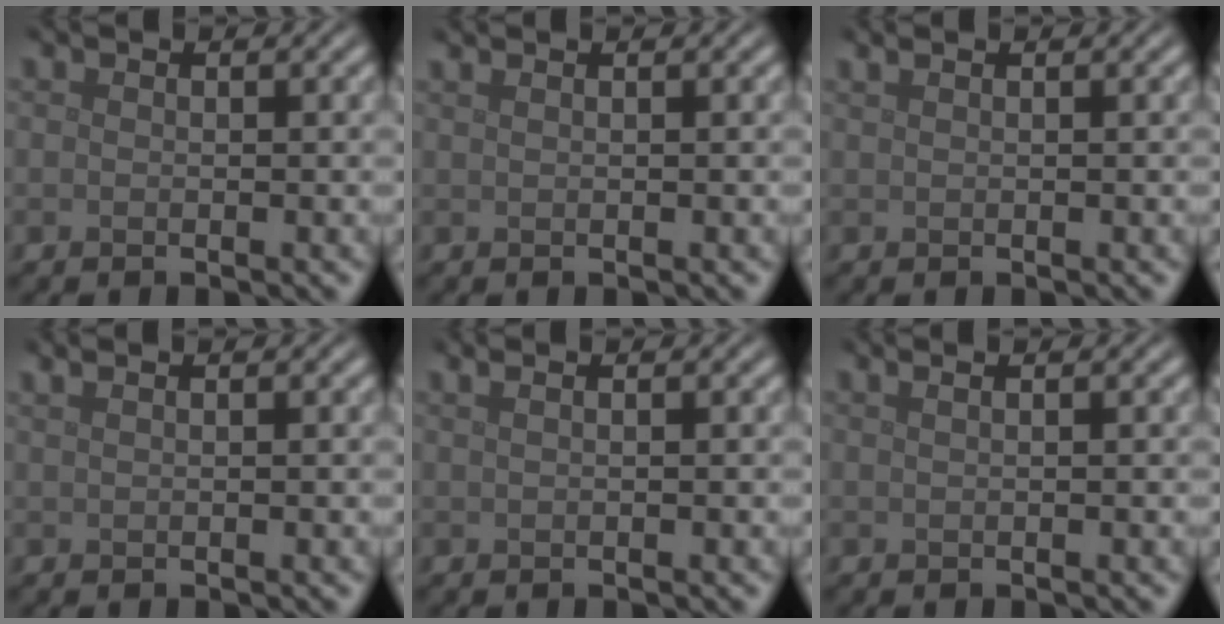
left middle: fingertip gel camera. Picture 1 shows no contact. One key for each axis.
{"total": 1.8, "fx": 1.1, "fy": 0.9, "fz": 1.1, "tx": -0.009, "ty": 0.001, "tz": 0.001}
{"total": 1.1, "fx": 0.8, "fy": 0.4, "fz": 0.7, "tx": -0.010, "ty": 0.003, "tz": 0.008}
{"total": 2.1, "fx": 1.3, "fy": 0.9, "fz": 1.3, "tx": -0.013, "ty": 0.004, "tz": 0.003}
{"total": 2.5, "fx": 1.4, "fy": 1.3, "fz": 1.6, "tx": -0.012, "ty": 0.010, "tz": -0.005}
{"total": 2.6, "fx": 1.4, "fy": 1.4, "fz": 1.7, "tx": -0.004, "ty": 0.012, "tz": -0.009}